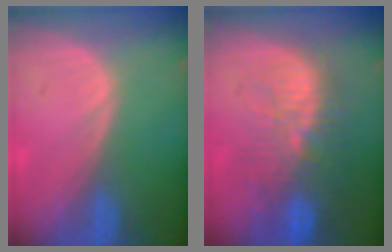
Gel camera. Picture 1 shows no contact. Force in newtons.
{"total": 11.3, "press": 9.9, "slide": 5.4}